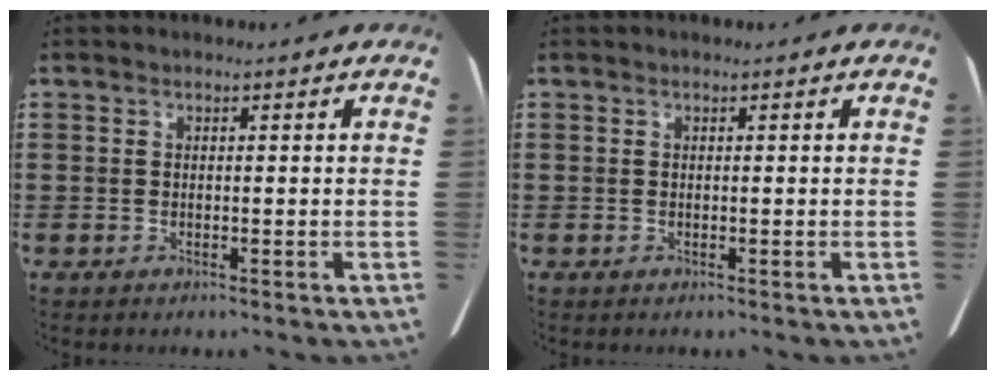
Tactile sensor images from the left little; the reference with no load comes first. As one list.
[{"total": 0.0}]